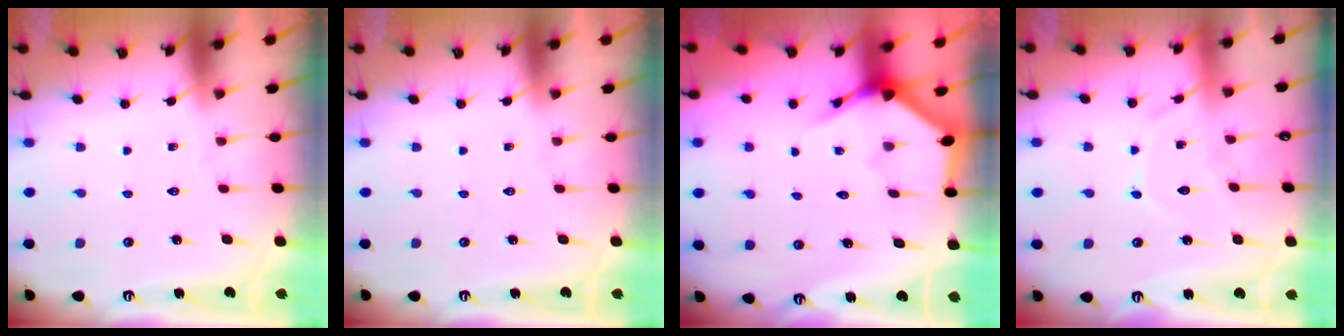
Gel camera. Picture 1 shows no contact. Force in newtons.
{"total": 0.0}
{"total": 3.6, "press": 3.6, "slide": 0.2}
{"total": 8.5, "press": 8.5, "slide": 0.9}